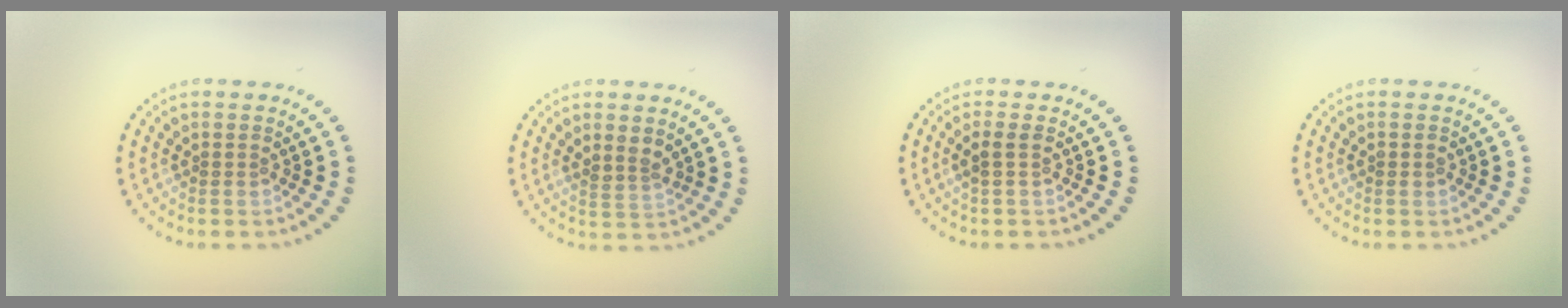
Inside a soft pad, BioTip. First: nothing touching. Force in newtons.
{"total": 1.5, "press": 1.2, "slide": 0.8}
{"total": 1.2, "press": 1.0, "slide": 0.6}
{"total": 0.7, "press": 0.7, "slide": 0.1}